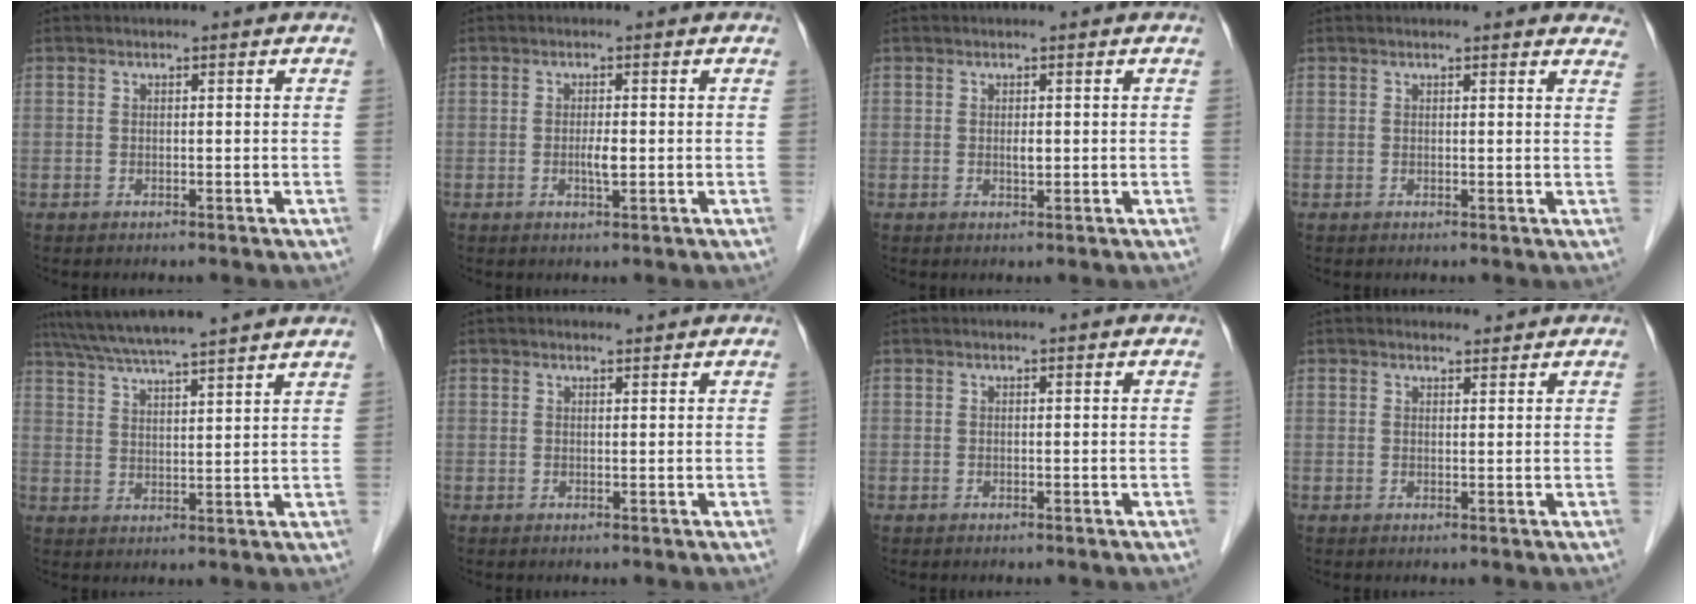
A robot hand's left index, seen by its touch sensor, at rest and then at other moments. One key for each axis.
{"total": 1.8, "fx": -0.2, "fy": 0.3, "fz": 1.8, "tx": -0.037, "ty": -0.001, "tz": -0.004}
{"total": 1.0, "fx": 0.1, "fy": 0.4, "fz": 0.9, "tx": -0.018, "ty": -0.002, "tz": 0.004}
{"total": 7.0, "fx": 6.5, "fy": 1.5, "fz": 2.1, "tx": -0.005, "ty": 0.002, "tz": 0.050}
{"total": 15.2, "fx": 13.2, "fy": -0.3, "fz": 7.5, "tx": -0.133, "ty": 0.036, "tz": 0.191}
{"total": 1.1, "fx": 1.0, "fy": 0.3, "fz": 0.2, "tx": -0.013, "ty": 0.004, "tz": 0.015}
{"total": 0.0}
{"total": 1.7, "fx": 1.6, "fy": 0.6, "fz": 0.1, "tx": -0.007, "ty": 0.004, "tz": 0.024}